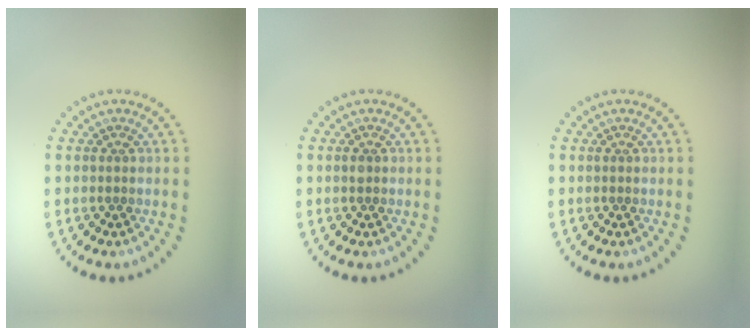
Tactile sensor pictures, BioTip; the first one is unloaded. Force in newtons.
{"total": 0.7, "press": 0.7, "slide": 0.1}
{"total": 0.0}